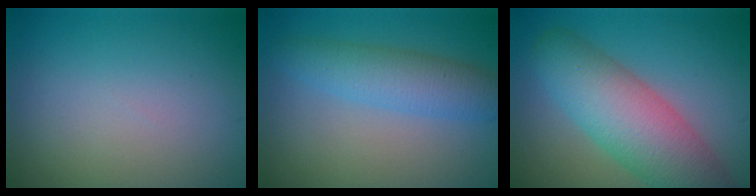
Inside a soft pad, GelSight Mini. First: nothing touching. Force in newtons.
{"total": 4.2, "press": 4.2, "slide": 0.1}
{"total": 8.3, "press": 8.3, "slide": 0.5}